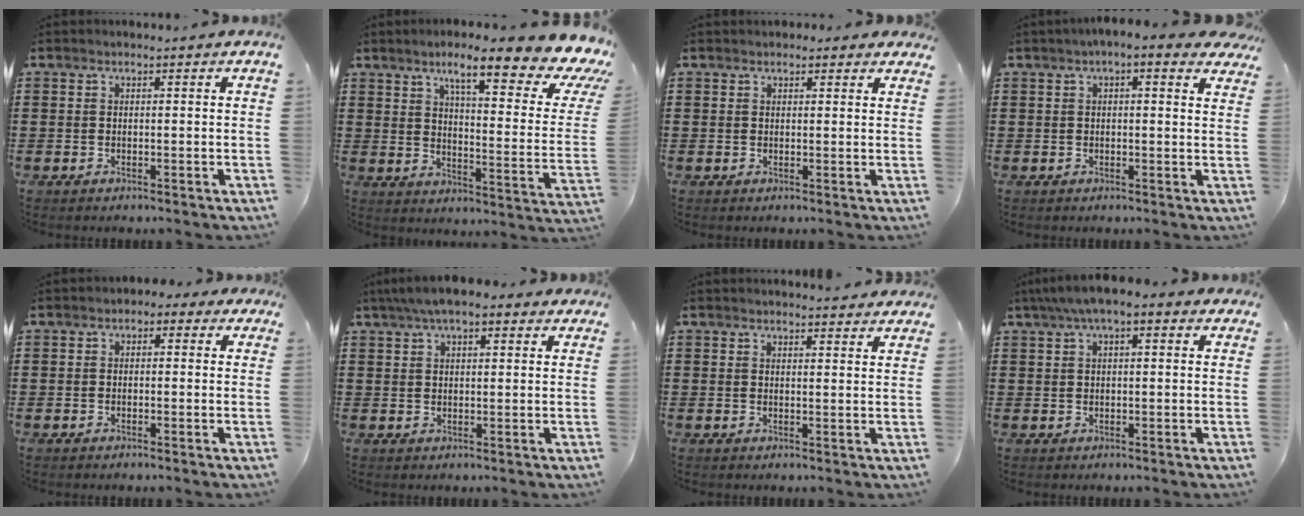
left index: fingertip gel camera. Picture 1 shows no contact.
{"total": 12.4, "force": [8.5, 1.3, 8.9], "torque": [-0.149, -0.057, 0.128]}
{"total": 1.8, "force": [1.4, 1.1, 0.1], "torque": [0.001, 0.003, 0.027]}
{"total": 2.6, "force": [1.6, 1.1, 1.8], "torque": [-0.041, 0.004, 0.025]}
{"total": 1.2, "force": [-0.6, 0.9, 0.6], "torque": [-0.015, 0.005, -0.015]}
{"total": 4.9, "force": [3.4, 1.6, 3.2], "torque": [-0.069, 0.006, 0.061]}
{"total": 2.1, "force": [2.1, 0.0, 0.3], "torque": [-0.011, -0.002, 0.040]}
{"total": 3.7, "force": [1.5, 1.2, 3.2], "torque": [-0.062, 0.009, 0.025]}